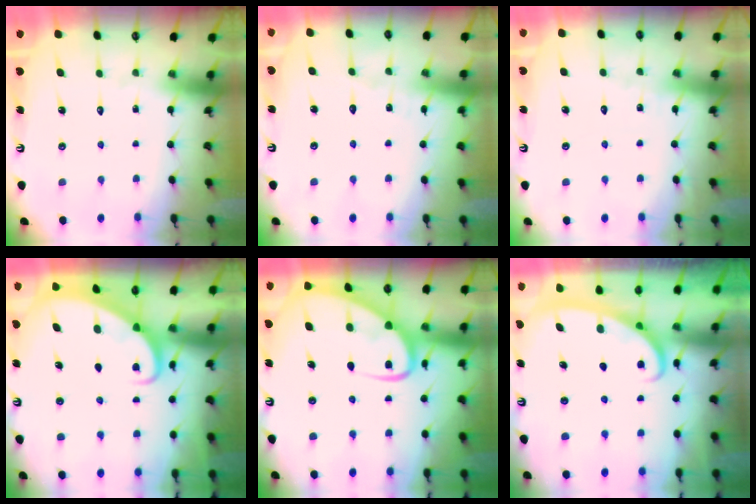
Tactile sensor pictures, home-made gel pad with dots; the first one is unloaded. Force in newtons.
{"total": 3.6, "press": 3.5, "slide": 0.4}
{"total": 2.6, "press": 2.6, "slide": 0.2}
{"total": 2.6, "press": 2.6, "slide": 0.3}
{"total": 9.1, "press": 9.1, "slide": 0.9}
{"total": 3.0, "press": 3.0, "slide": 0.4}